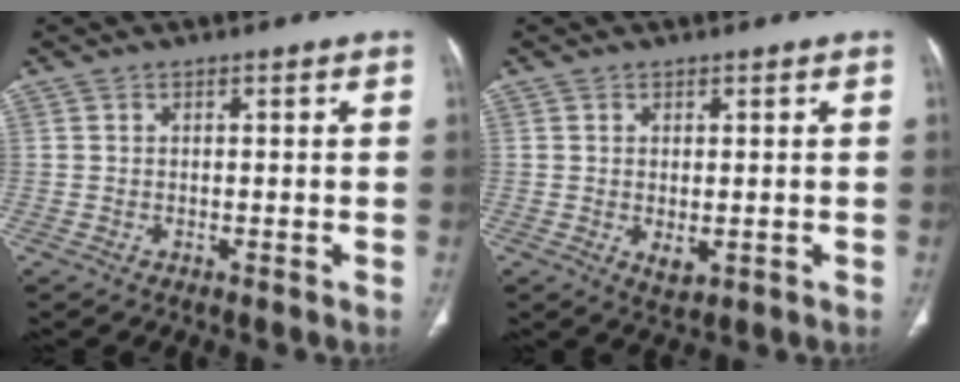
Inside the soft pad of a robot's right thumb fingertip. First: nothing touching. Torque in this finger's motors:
{"motor_torque": [-0.37, 0.31, -0.23, 0.23, 0.14]}